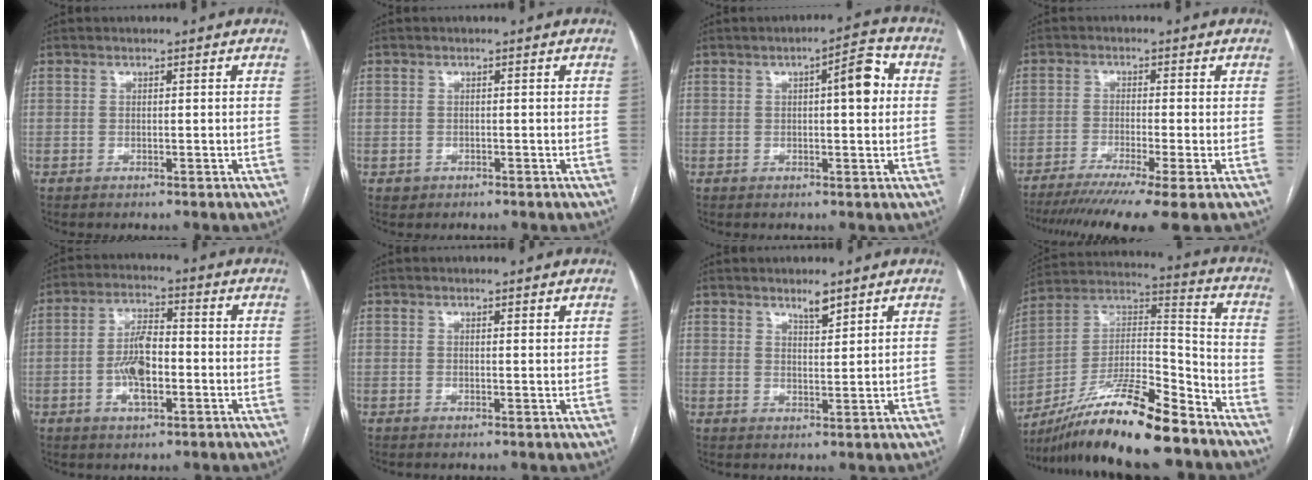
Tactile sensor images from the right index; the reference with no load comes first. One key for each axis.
{"total": 1.1, "fx": -0.5, "fy": 1.0, "fz": 0.0, "tx": -0.003, "ty": 0.004, "tz": -0.006}
{"total": 5.9, "fx": 1.0, "fy": 1.3, "fz": 5.6, "tx": -0.077, "ty": 0.016, "tz": 0.010}
{"total": 11.8, "fx": -8.8, "fy": -1.1, "fz": 7.8, "tx": -0.118, "ty": -0.028, "tz": -0.138}
{"total": 7.4, "fx": -1.6, "fy": 2.8, "fz": 6.6, "tx": -0.135, "ty": 0.008, "tz": -0.031}
{"total": 1.1, "fx": 0.9, "fy": 0.2, "fz": 0.5, "tx": -0.007, "ty": -0.001, "tz": 0.011}
{"total": 2.8, "fx": 2.3, "fy": 0.5, "fz": 1.5, "tx": -0.030, "ty": -0.005, "tz": 0.041}
{"total": 19.6, "fx": -15.2, "fy": 2.4, "fz": 12.1, "tx": -0.225, "ty": 0.001, "tz": -0.271}